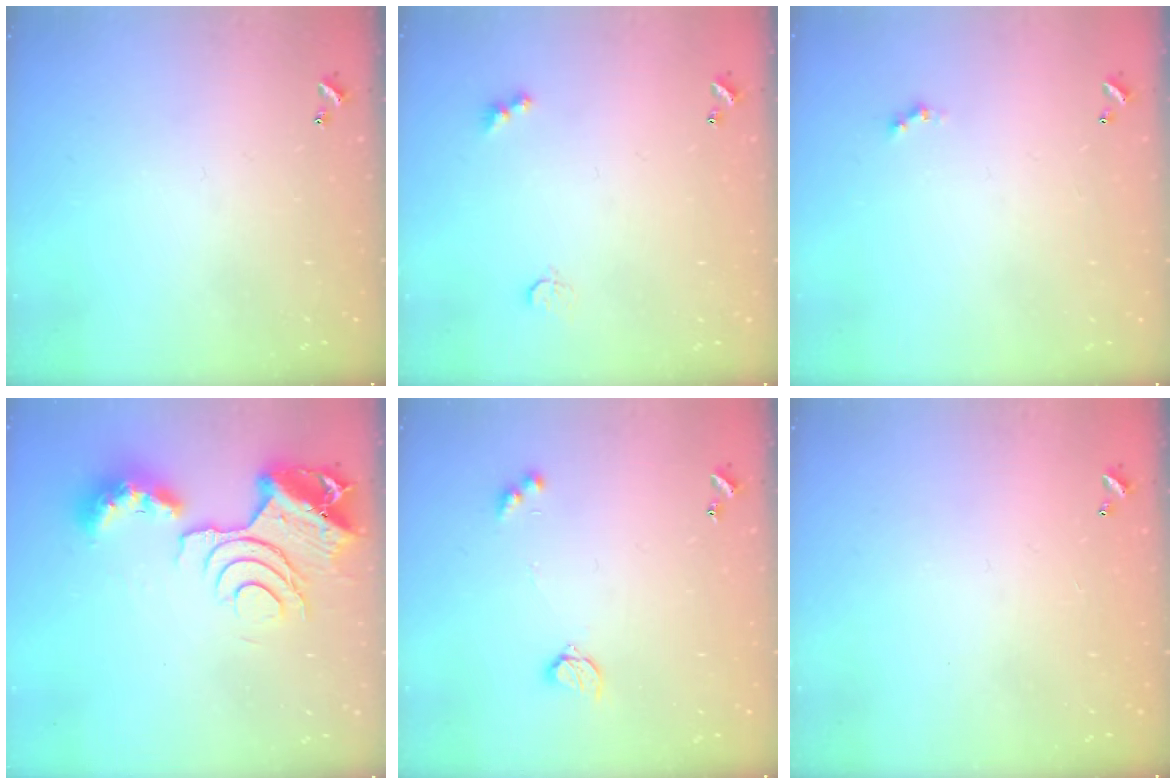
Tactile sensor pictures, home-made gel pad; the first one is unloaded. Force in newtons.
{"total": 2.9, "press": 2.8, "slide": 0.7}
{"total": 0.0}
{"total": 14.3, "press": 14.2, "slide": 1.1}
{"total": 4.2, "press": 4.2, "slide": 0.4}
{"total": 2.8, "press": 2.8, "slide": 0.1}